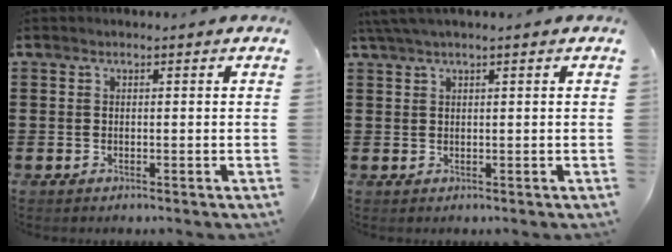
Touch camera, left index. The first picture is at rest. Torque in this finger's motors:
{"motor_torque": [0.23, -0.34, 0.34, 0.11]}